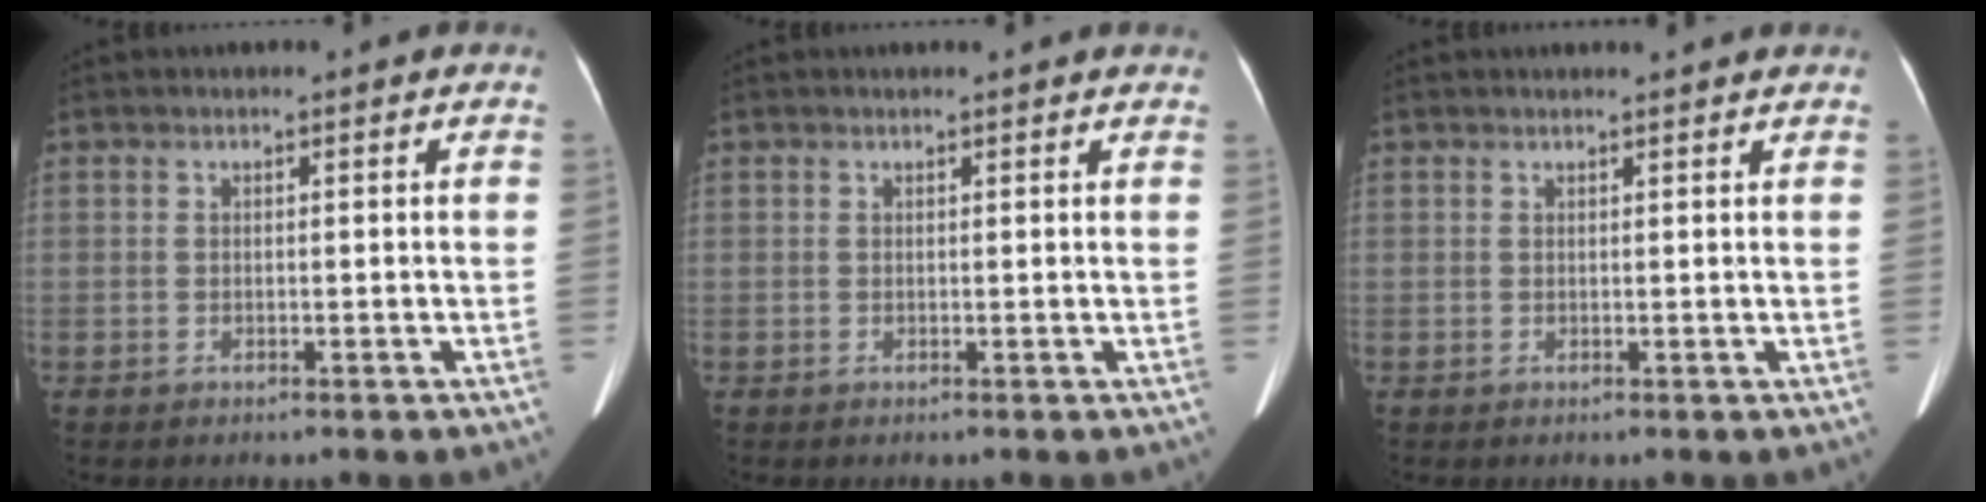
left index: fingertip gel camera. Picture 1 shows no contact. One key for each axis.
{"total": 2.4, "fx": 2.3, "fy": 0.3, "fz": 0.5, "tx": -0.015, "ty": 0.005, "tz": 0.015}
{"total": 2.6, "fx": 2.5, "fy": -0.1, "fz": 0.7, "tx": -0.012, "ty": 0.010, "tz": 0.027}